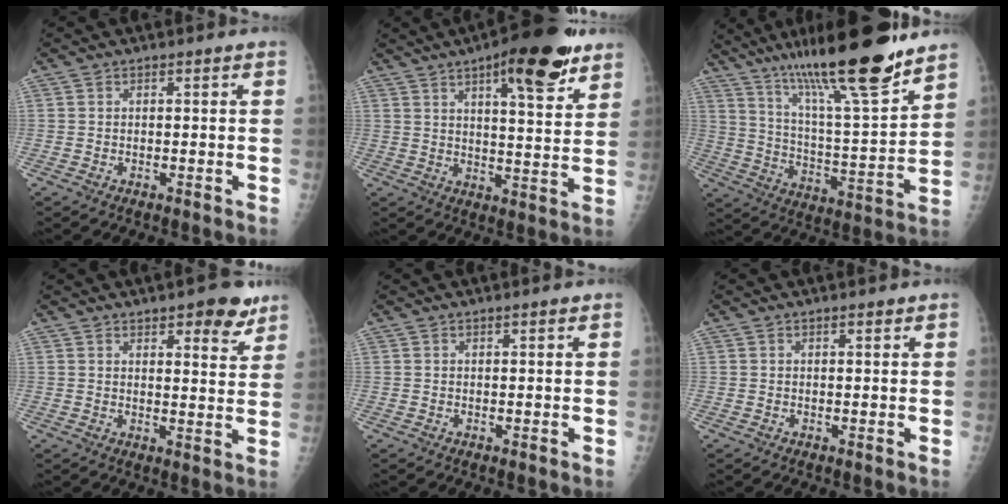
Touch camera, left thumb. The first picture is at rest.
{"total": 15.9, "force": [9.4, 4.4, 12.1], "torque": [-0.147, -0.042, 0.134]}
{"total": 22.6, "force": [16.7, 2.7, 15.0], "torque": [-0.228, -0.074, 0.284]}
{"total": 8.1, "force": [5.3, 2.9, 5.4], "torque": [-0.047, -0.029, 0.068]}
{"total": 0.8, "force": [0.6, 0.1, 0.6], "torque": [-0.007, -0.002, 0.010]}
{"total": 1.0, "force": [0.8, 0.3, 0.6], "torque": [-0.009, -0.004, 0.012]}